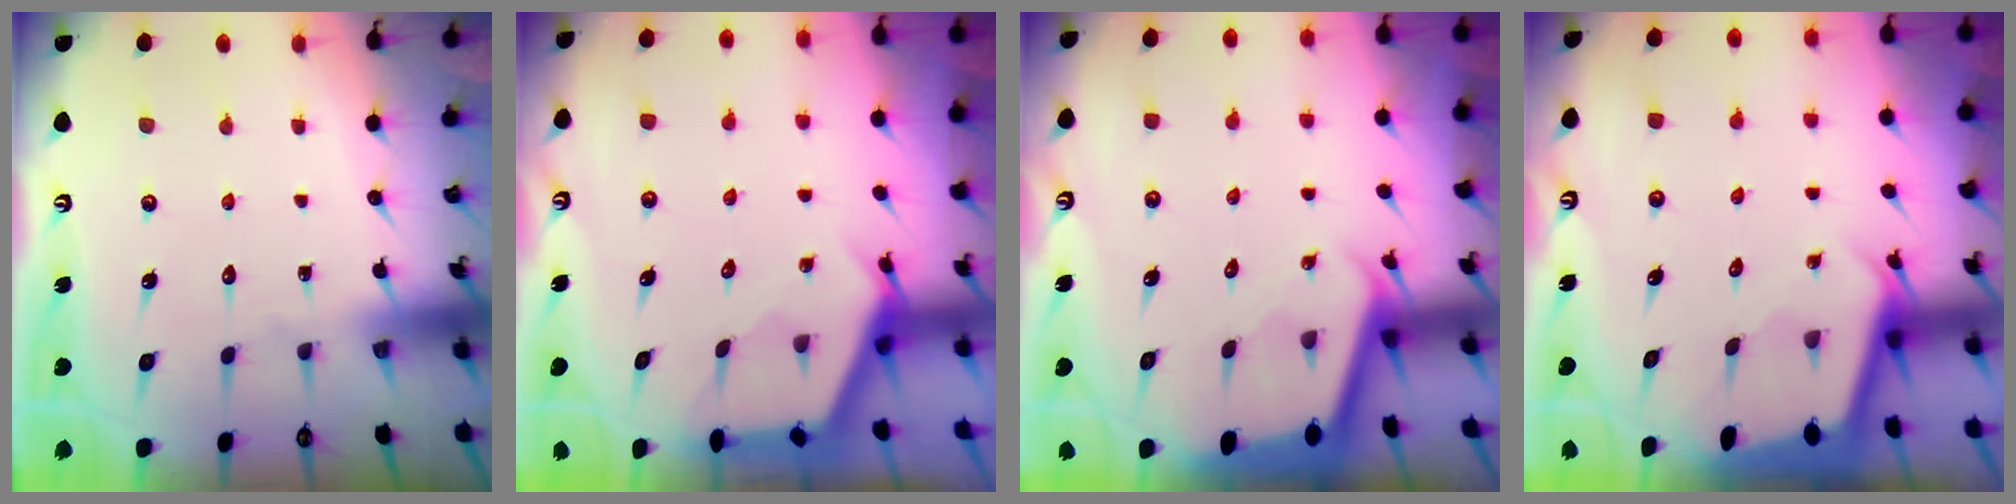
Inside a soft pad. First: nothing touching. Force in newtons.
{"total": 2.9, "press": 2.9, "slide": 0.3}
{"total": 1.9, "press": 1.9, "slide": 0.1}
{"total": 2.1, "press": 2.1, "slide": 0.1}